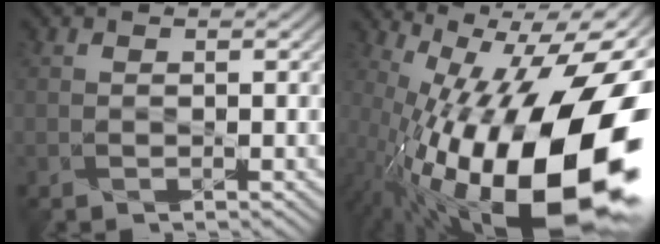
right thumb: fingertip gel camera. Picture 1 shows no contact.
{"total": 19.2, "force": [-2.7, 8.6, 16.9], "torque": [-0.261, -0.006, -0.048]}